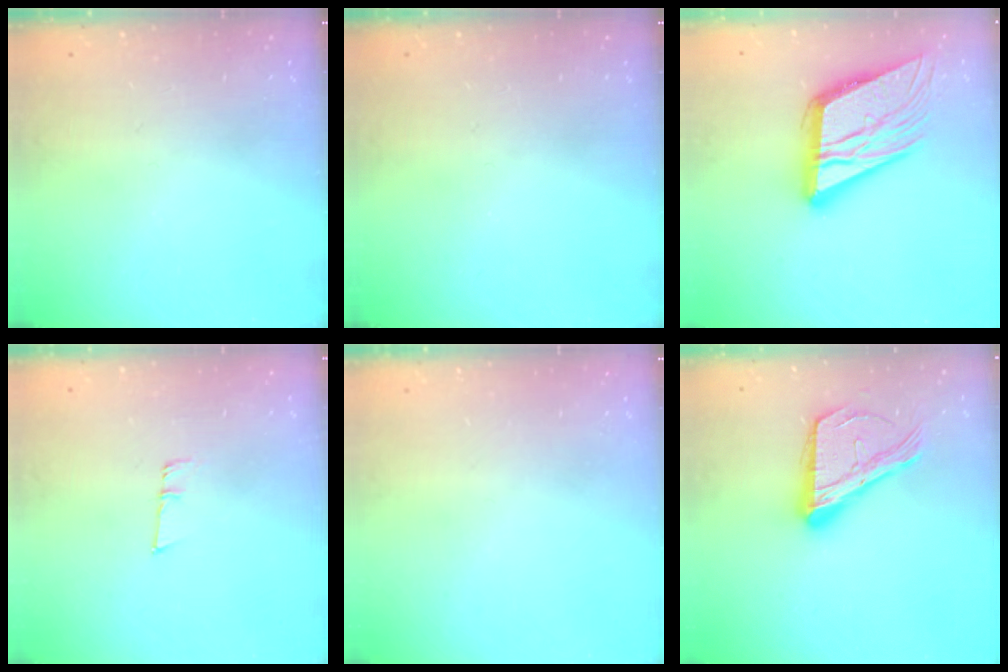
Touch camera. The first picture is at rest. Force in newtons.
{"total": 0.0}
{"total": 20.0, "press": 19.7, "slide": 3.6}
{"total": 6.0, "press": 5.6, "slide": 2.1}
{"total": 0.0}
{"total": 17.3, "press": 17.2, "slide": 1.0}